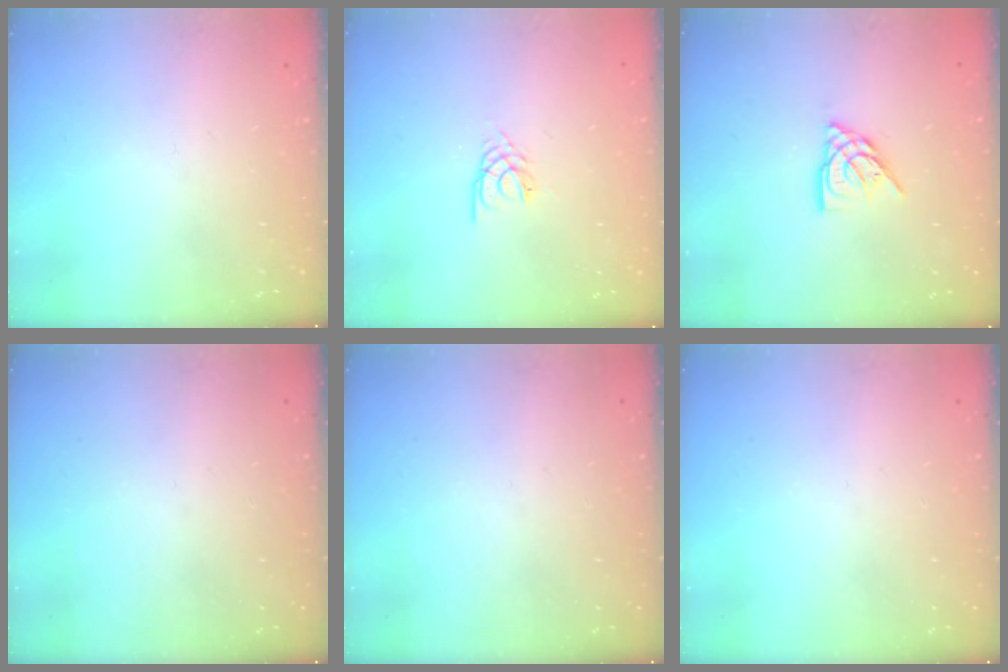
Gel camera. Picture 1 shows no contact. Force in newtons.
{"total": 2.3, "press": 2.3, "slide": 0.4}
{"total": 9.3, "press": 9.2, "slide": 0.9}
{"total": 0.0}
{"total": 0.0}
{"total": 0.0}